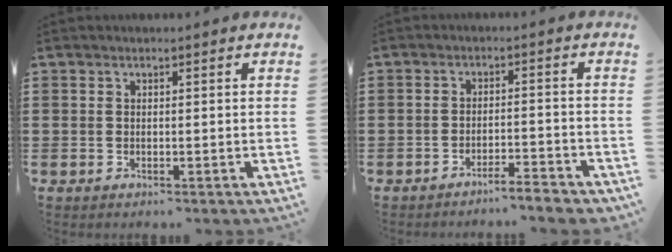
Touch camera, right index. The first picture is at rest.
{"total": 3.6, "force": [-3.5, -0.3, 0.8], "torque": [-0.017, -0.004, -0.073]}